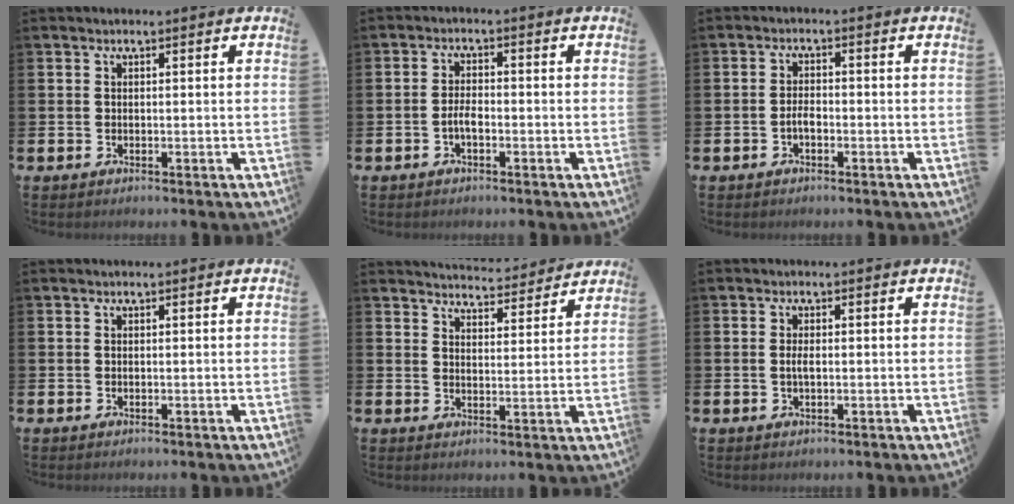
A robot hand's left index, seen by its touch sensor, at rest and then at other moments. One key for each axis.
{"total": 2.4, "fx": -0.9, "fy": 1.0, "fz": 2.0, "tx": -0.031, "ty": 0.001, "tz": -0.018}
{"total": 2.1, "fx": -0.8, "fy": 1.0, "fz": 1.7, "tx": -0.026, "ty": 0.000, "tz": -0.016}
{"total": 0.0}
{"total": 4.6, "fx": 4.6, "fy": 0.4, "fz": 0.1, "tx": -0.002, "ty": -0.037, "tz": 0.079}
{"total": 1.6, "fx": -0.1, "fy": 0.6, "fz": 1.5, "tx": -0.022, "ty": -0.001, "tz": -0.005}